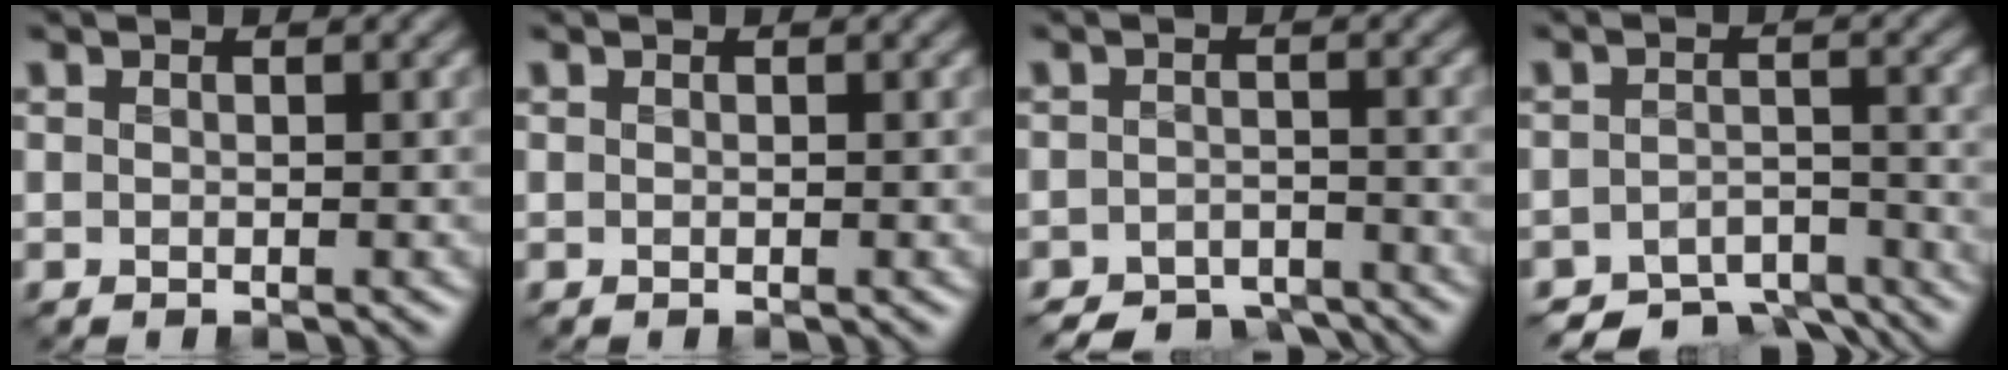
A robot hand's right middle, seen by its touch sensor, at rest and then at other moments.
{"total": 0.0}
{"total": 3.9, "force": [-3.7, 1.1, 0.6], "torque": [-0.002, -0.003, -0.063]}
{"total": 5.9, "force": [-5.3, 2.0, 1.7], "torque": [-0.021, -0.016, -0.080]}